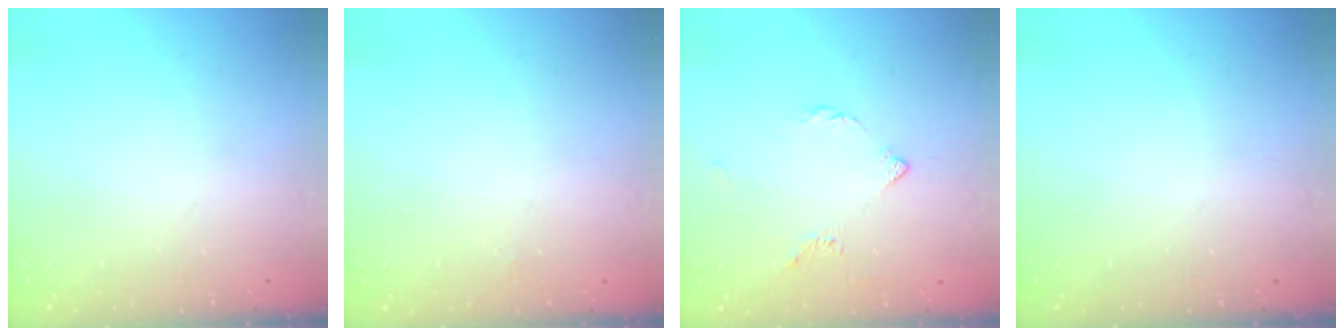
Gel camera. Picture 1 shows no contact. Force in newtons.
{"total": 2.3, "press": 2.3, "slide": 0.3}
{"total": 4.0, "press": 3.9, "slide": 0.8}
{"total": 0.0}